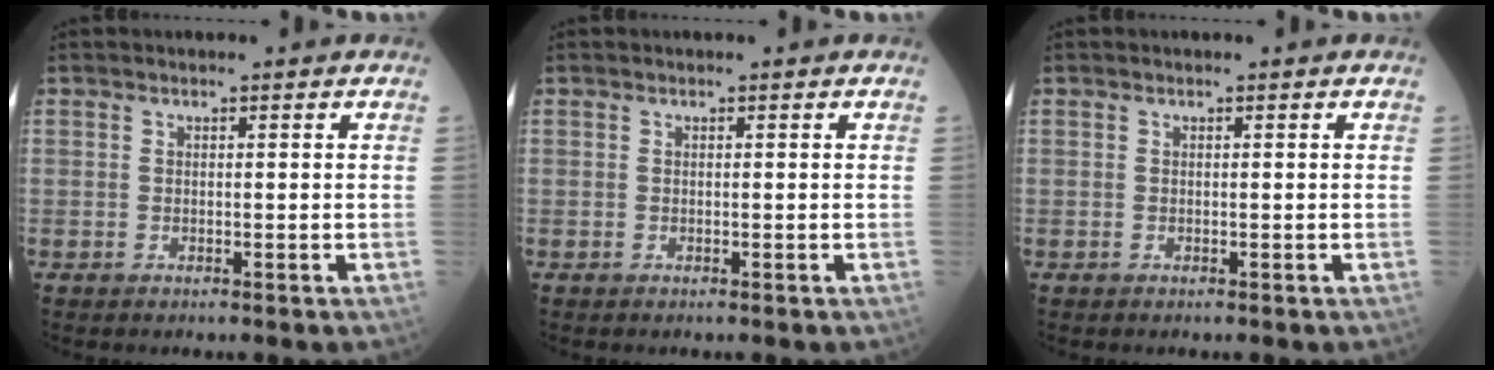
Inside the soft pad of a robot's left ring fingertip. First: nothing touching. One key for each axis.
{"total": 0.0}
{"total": 0.0}